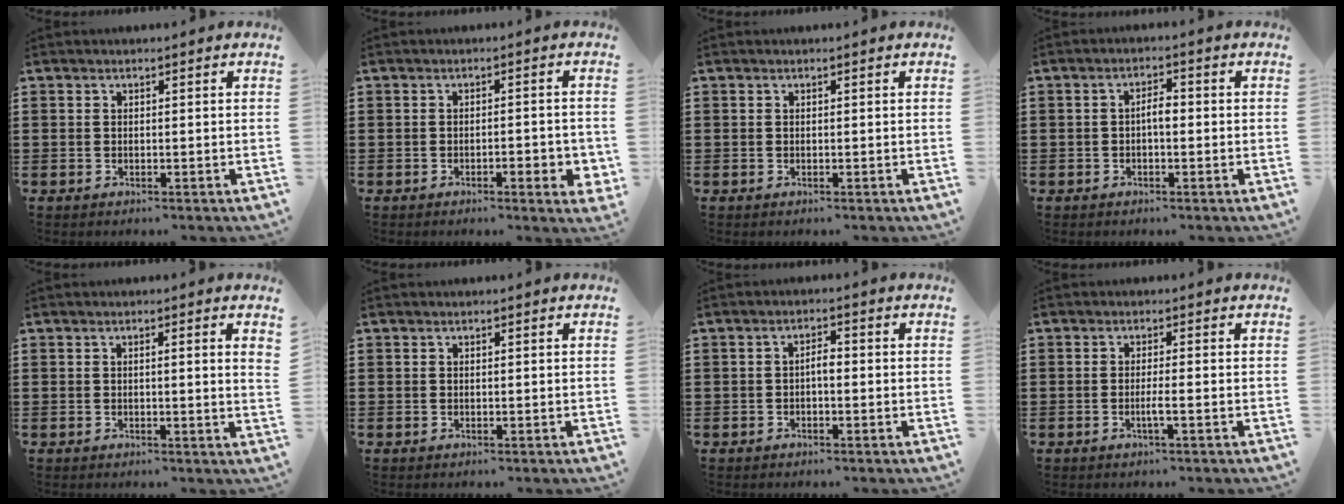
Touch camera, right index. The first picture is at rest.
{"total": 3.2, "force": [-1.2, 0.7, 2.9], "torque": [-0.037, -0.002, -0.020]}
{"total": 0.0}
{"total": 2.4, "force": [-0.3, 0.8, 2.2], "torque": [-0.041, 0.006, -0.009]}
{"total": 1.1, "force": [0.3, -0.3, 1.1], "torque": [-0.019, -0.003, 0.003]}
{"total": 0.0}
{"total": 2.1, "force": [-0.4, 0.7, 1.9], "torque": [-0.037, 0.004, -0.009]}
{"total": 2.1, "force": [-0.8, -0.2, 1.9], "torque": [-0.031, -0.005, -0.016]}